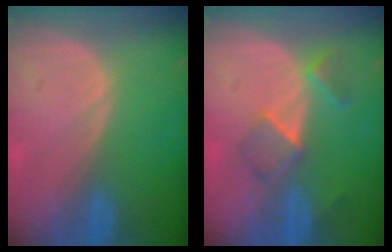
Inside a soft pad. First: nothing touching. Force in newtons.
{"total": 5.4, "press": 4.6, "slide": 2.8}